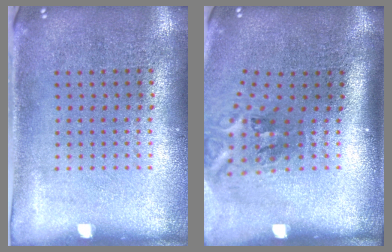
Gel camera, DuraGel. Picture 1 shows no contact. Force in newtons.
{"total": 2.2, "press": 1.3, "slide": 1.8}